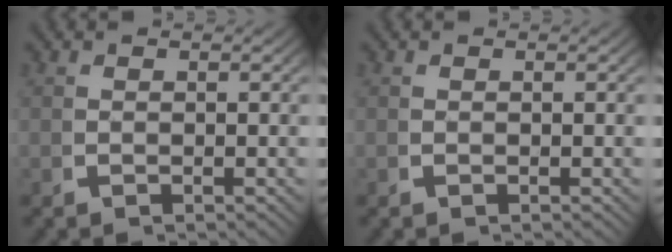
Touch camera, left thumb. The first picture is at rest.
{"total": 0.0}